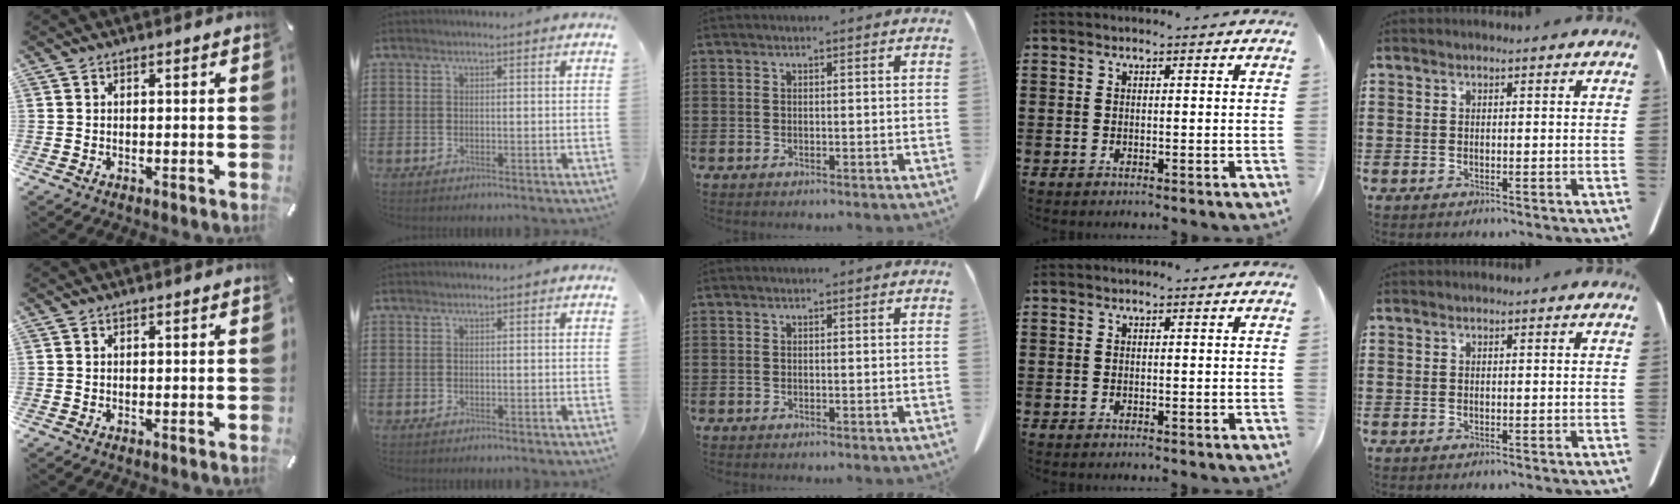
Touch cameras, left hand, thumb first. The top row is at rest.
{}